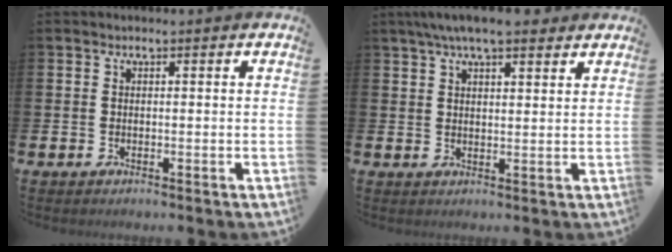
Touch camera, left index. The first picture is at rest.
{"total": 5.7, "force": [4.8, 1.1, 2.8], "torque": [-0.064, -0.008, 0.088]}